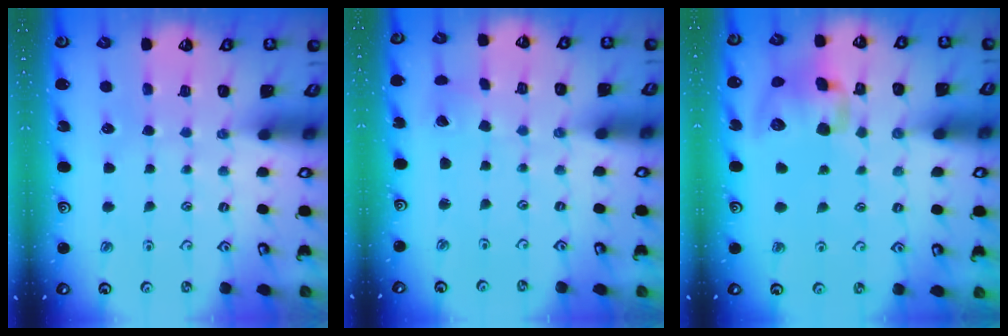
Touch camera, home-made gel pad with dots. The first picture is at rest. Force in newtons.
{"total": 2.6, "press": 2.6, "slide": 0.1}
{"total": 13.6, "press": 13.4, "slide": 2.1}